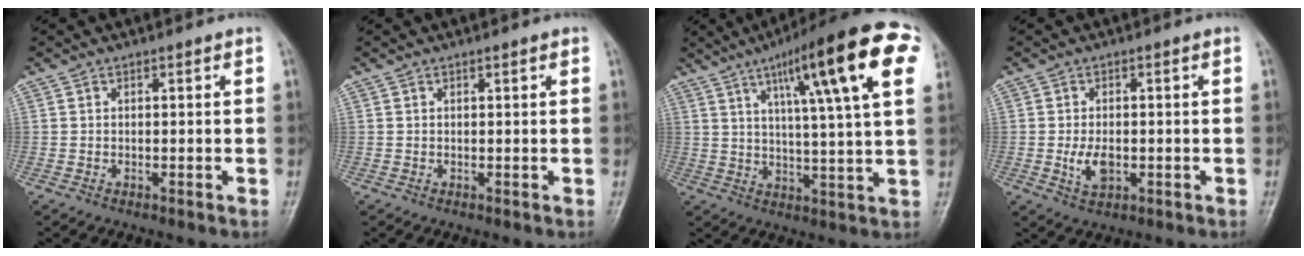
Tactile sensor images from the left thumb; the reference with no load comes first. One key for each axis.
{"total": 0.6, "fx": 0.3, "fy": 0.1, "fz": 0.5, "tx": -0.008, "ty": 0.001, "tz": 0.004}
{"total": 21.3, "fx": 8.9, "fy": 3.5, "fz": 19.0, "tx": -0.263, "ty": 0.002, "tz": 0.124}
{"total": 4.4, "fx": -0.8, "fy": 2.5, "fz": 3.5, "tx": -0.064, "ty": -0.001, "tz": -0.010}